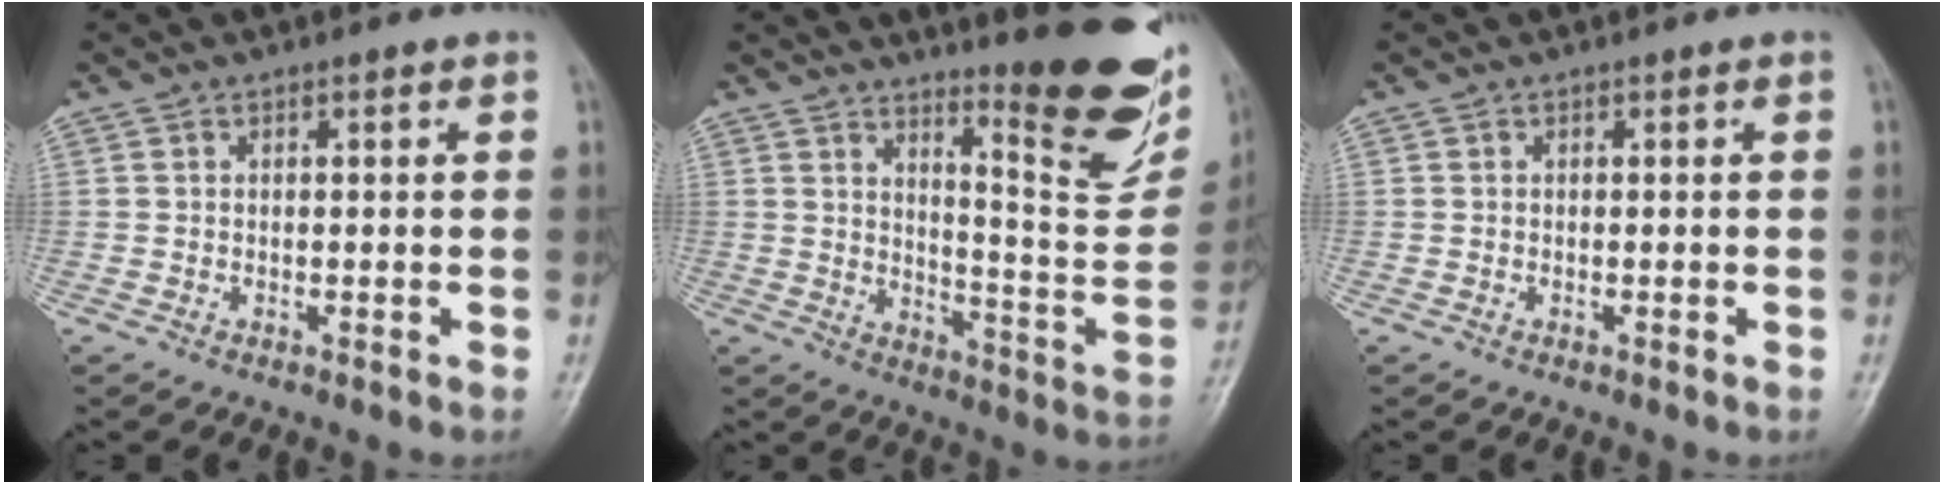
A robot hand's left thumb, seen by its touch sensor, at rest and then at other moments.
{"total": 20.2, "force": [13.0, 4.4, 14.8], "torque": [-0.155, -0.096, 0.182]}
{"total": 0.0}